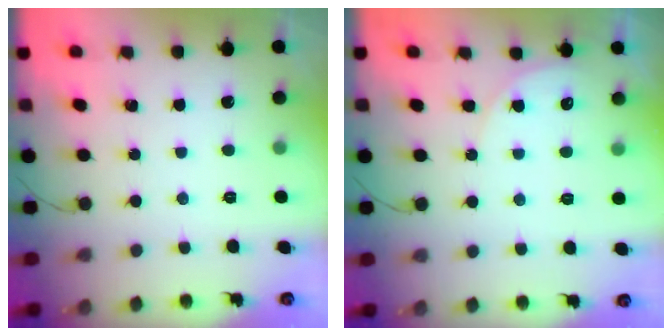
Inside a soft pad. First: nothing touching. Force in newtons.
{"total": 4.6, "press": 4.5, "slide": 0.5}